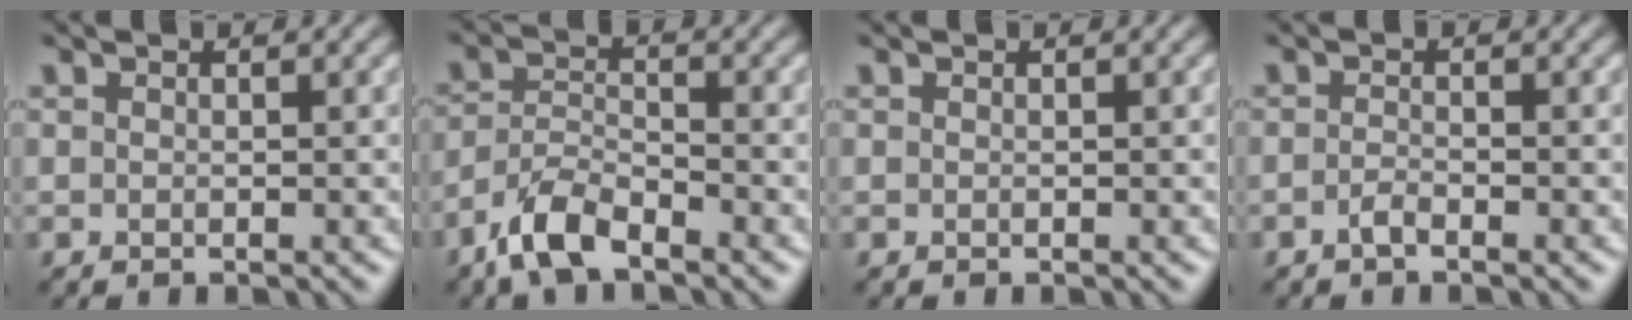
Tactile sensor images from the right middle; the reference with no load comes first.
{"total": 4.6, "force": [-3.6, 1.5, 2.4], "torque": [-0.049, 0.001, -0.075]}
{"total": 0.0}
{"total": 1.1, "force": [-0.9, 0.3, 0.7], "torque": [-0.018, 0.002, -0.019]}